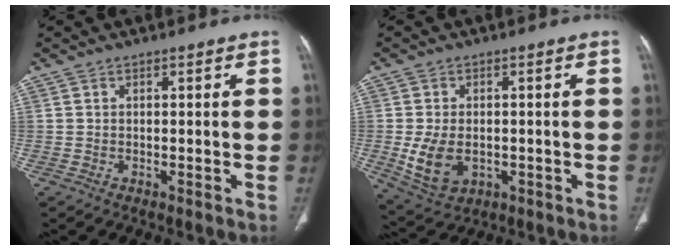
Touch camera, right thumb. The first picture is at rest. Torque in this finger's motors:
{"motor_torque": [-0.36, 0.36, 0.28, 0.33, 0.18]}